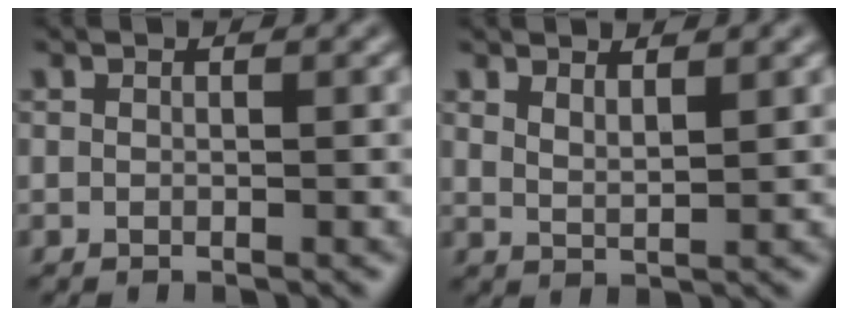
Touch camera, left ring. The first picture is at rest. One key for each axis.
{"total": 2.1, "fx": 1.8, "fy": 0.4, "fz": 1.0, "tx": -0.021, "ty": -0.002, "tz": 0.031}